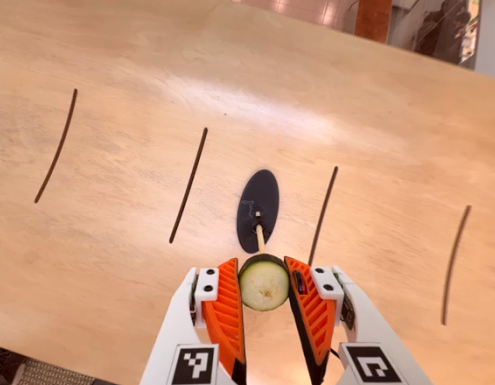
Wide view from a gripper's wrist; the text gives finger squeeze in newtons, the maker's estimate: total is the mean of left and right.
{"total": 9.1, "left": 9.0, "right": 9.1}